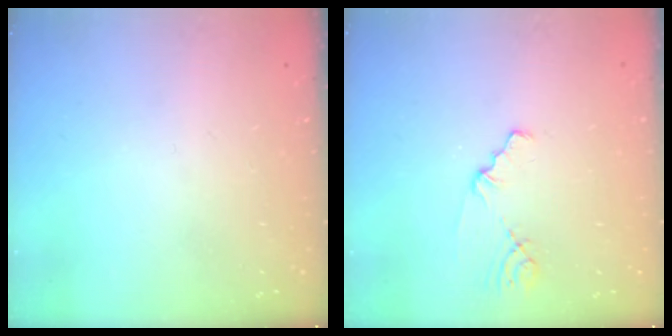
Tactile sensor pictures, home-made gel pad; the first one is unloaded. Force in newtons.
{"total": 1.1, "press": 1.1, "slide": 0.2}